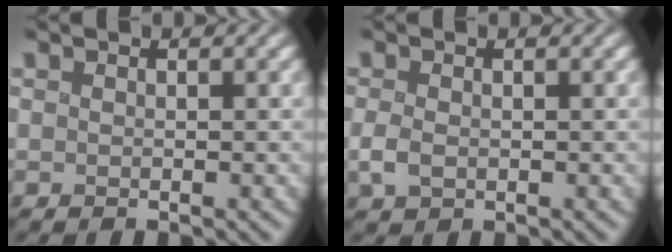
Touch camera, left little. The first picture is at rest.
{"total": 1.7, "force": [-0.4, 1.2, 1.1], "torque": [-0.026, 0.002, -0.005]}